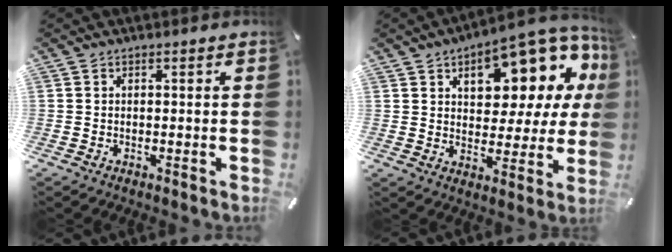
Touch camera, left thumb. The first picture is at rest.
{"total": 15.8, "force": [9.2, 8.2, 10.0], "torque": [-0.129, -0.065, 0.151]}